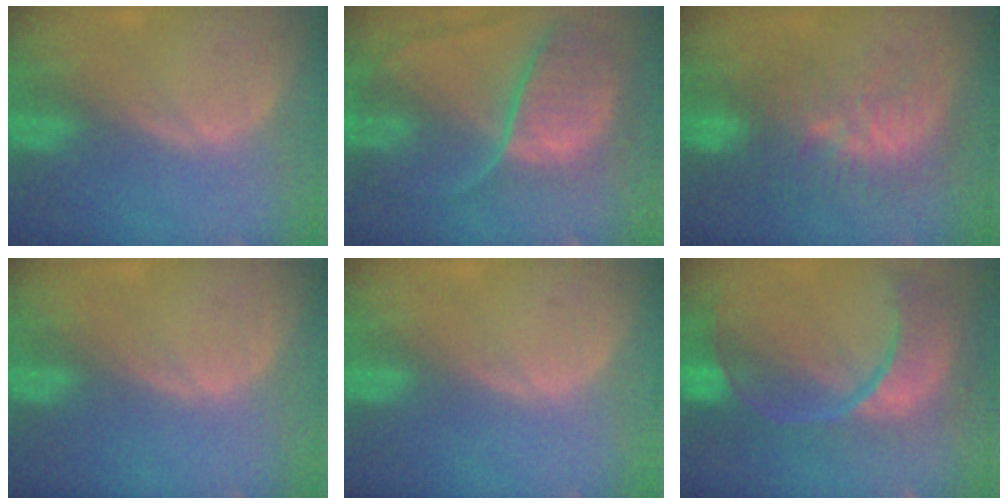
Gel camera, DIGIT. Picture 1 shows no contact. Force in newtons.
{"total": 10.8, "press": 9.0, "slide": 6.0}
{"total": 9.7, "press": 8.9, "slide": 3.8}
{"total": 0.0}
{"total": 0.0}
{"total": 13.3, "press": 10.7, "slide": 7.9}